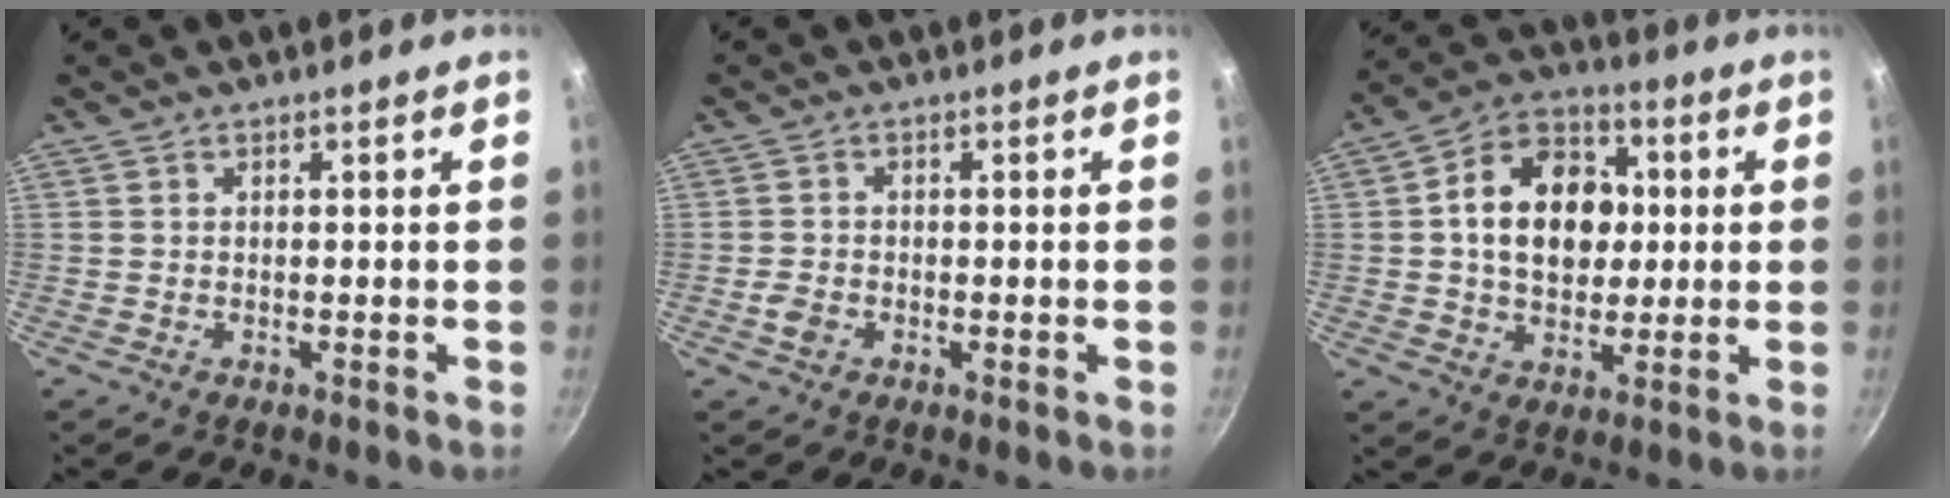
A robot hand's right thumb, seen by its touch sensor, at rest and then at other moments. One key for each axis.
{"total": 2.5, "fx": -1.0, "fy": 1.8, "fz": 1.4, "tx": -0.028, "ty": 0.008, "tz": -0.022}
{"total": 16.2, "fx": 1.7, "fy": 12.1, "fz": 10.7, "tx": -0.133, "ty": 0.020, "tz": 0.018}